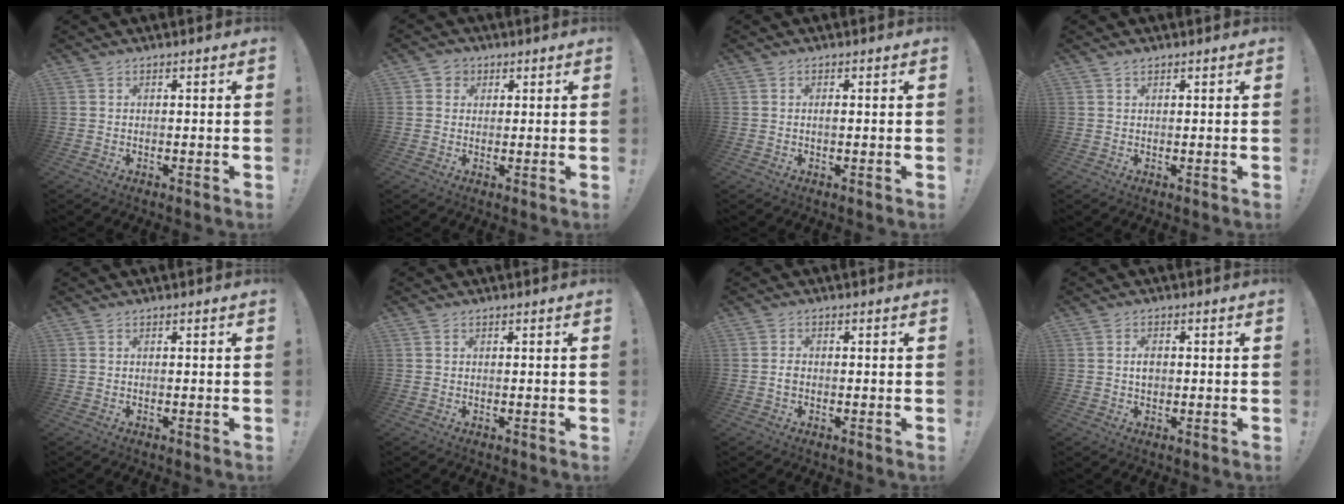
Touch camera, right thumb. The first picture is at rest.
{"total": 3.9, "force": [0.9, 3.7, 0.8], "torque": [-0.011, 0.001, 0.015]}
{"total": 0.7, "force": [-0.3, 0.1, 0.6], "torque": [-0.008, -0.001, -0.006]}
{"total": 0.9, "force": [0.7, 0.3, 0.4], "torque": [-0.015, 0.003, 0.015]}
{"total": 0.0}
{"total": 0.0}
{"total": 1.4, "force": [-0.5, 0.9, 1.0], "torque": [-0.026, 0.006, -0.008]}
{"total": 2.7, "force": [-0.1, 1.8, 2.0], "torque": [-0.029, 0.003, -0.003]}